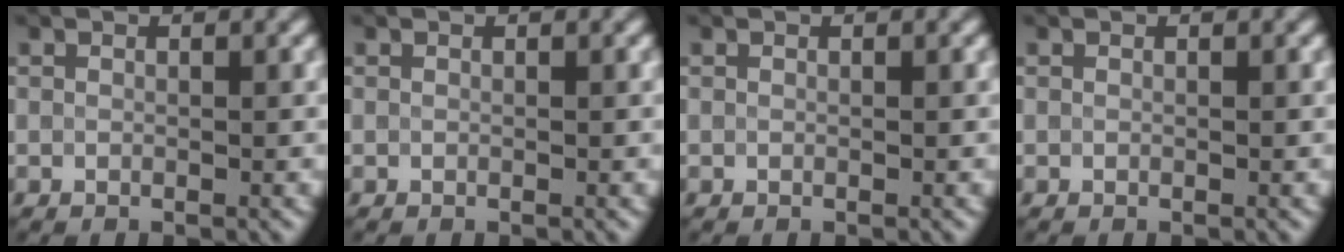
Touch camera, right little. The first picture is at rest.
{"total": 0.0}
{"total": 0.0}
{"total": 0.0}